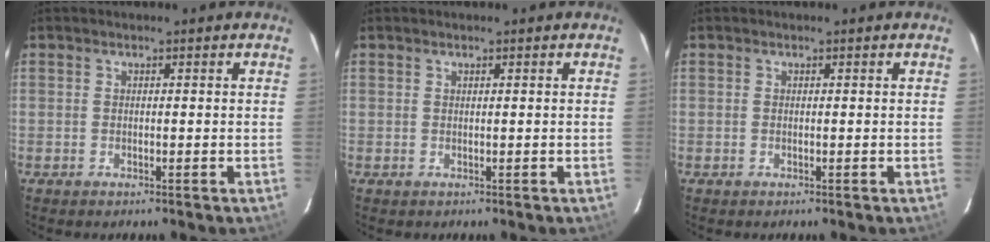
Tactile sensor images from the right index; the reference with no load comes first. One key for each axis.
{"total": 0.0}
{"total": 0.0}